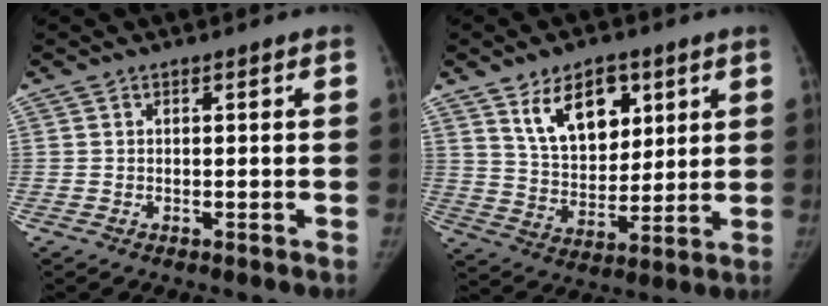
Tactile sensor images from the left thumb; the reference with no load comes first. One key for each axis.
{"total": 13.2, "fx": 6.6, "fy": 8.0, "fz": 8.3, "tx": -0.096, "ty": -0.038, "tz": 0.123}